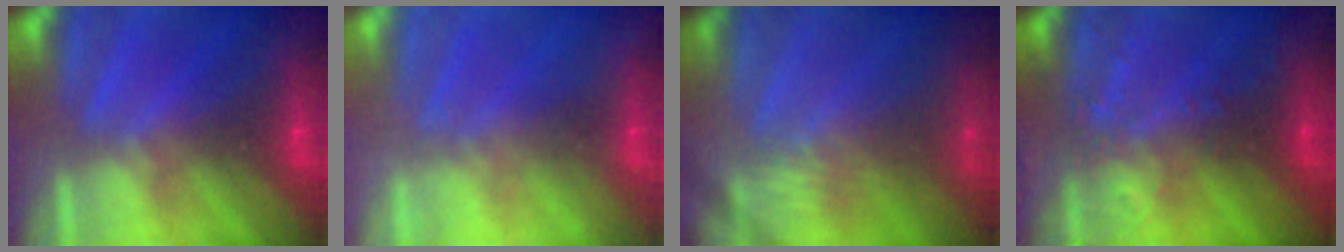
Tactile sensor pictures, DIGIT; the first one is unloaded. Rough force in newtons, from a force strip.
{"total": 2.2}
{"total": 2.1}
{"total": 2.8}